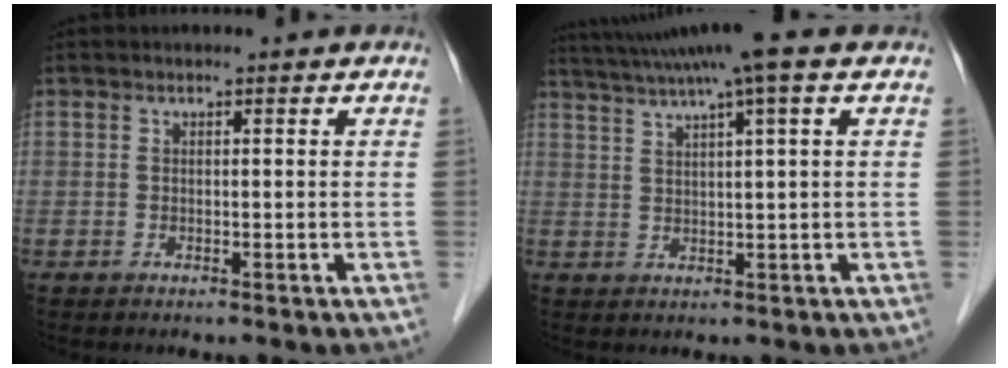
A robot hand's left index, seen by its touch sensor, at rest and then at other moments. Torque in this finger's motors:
{"motor_torque": [0.50, -0.90, 0.66, 0.18]}